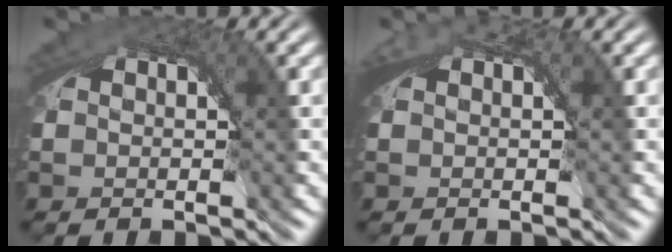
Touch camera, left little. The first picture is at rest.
{"total": 1.0, "force": [0.0, 0.8, 0.6], "torque": [-0.022, 0.001, -0.001]}